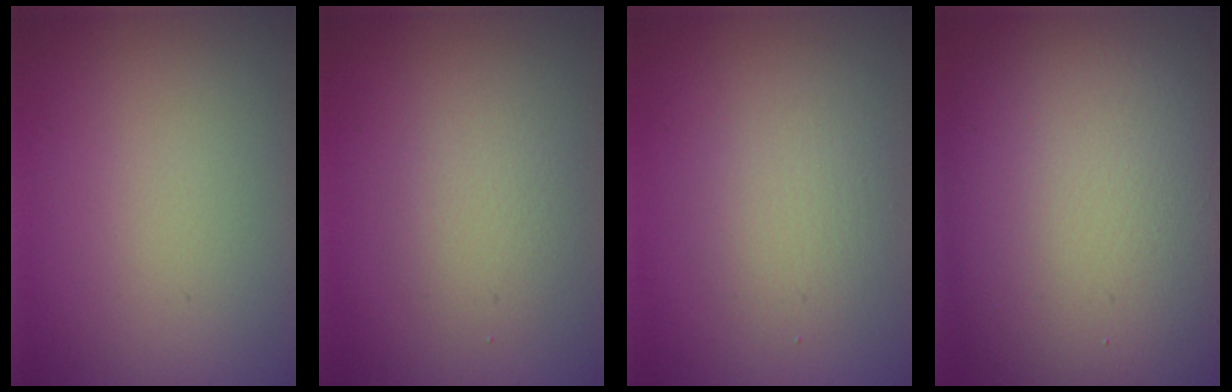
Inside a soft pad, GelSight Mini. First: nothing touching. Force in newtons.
{"total": 2.2, "press": 2.2, "slide": 0.1}
{"total": 2.5, "press": 2.5, "slide": 0.1}
{"total": 15.0, "press": 15.0, "slide": 0.4}